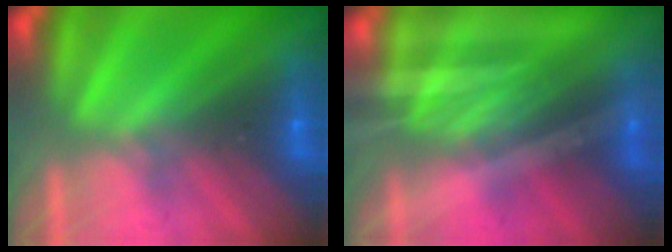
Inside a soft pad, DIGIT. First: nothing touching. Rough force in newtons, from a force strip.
{"total": 1.9}